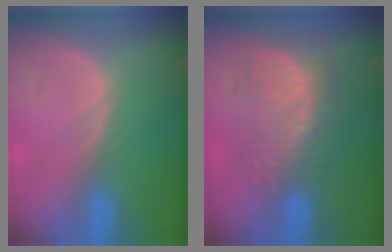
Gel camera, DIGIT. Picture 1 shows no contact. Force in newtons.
{"total": 9.0, "press": 8.4, "slide": 3.3}